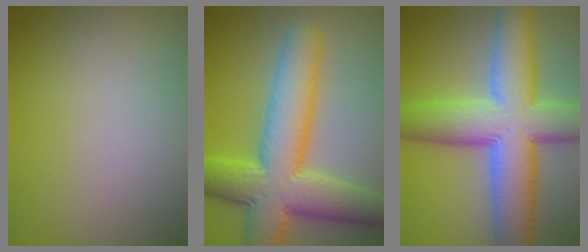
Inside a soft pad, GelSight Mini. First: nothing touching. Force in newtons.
{"total": 10.3, "press": 10.3, "slide": 0.2}
{"total": 11.6, "press": 11.6, "slide": 0.7}